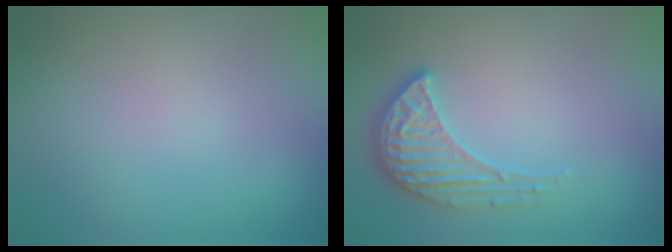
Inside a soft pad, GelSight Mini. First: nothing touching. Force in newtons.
{"total": 3.4, "press": 3.2, "slide": 1.3}